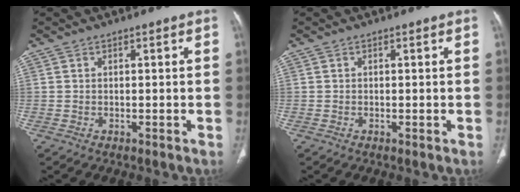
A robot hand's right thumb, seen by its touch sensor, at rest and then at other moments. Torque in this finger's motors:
{"motor_torque": [1.04, -0.66, -0.27, -0.39, 0.00]}